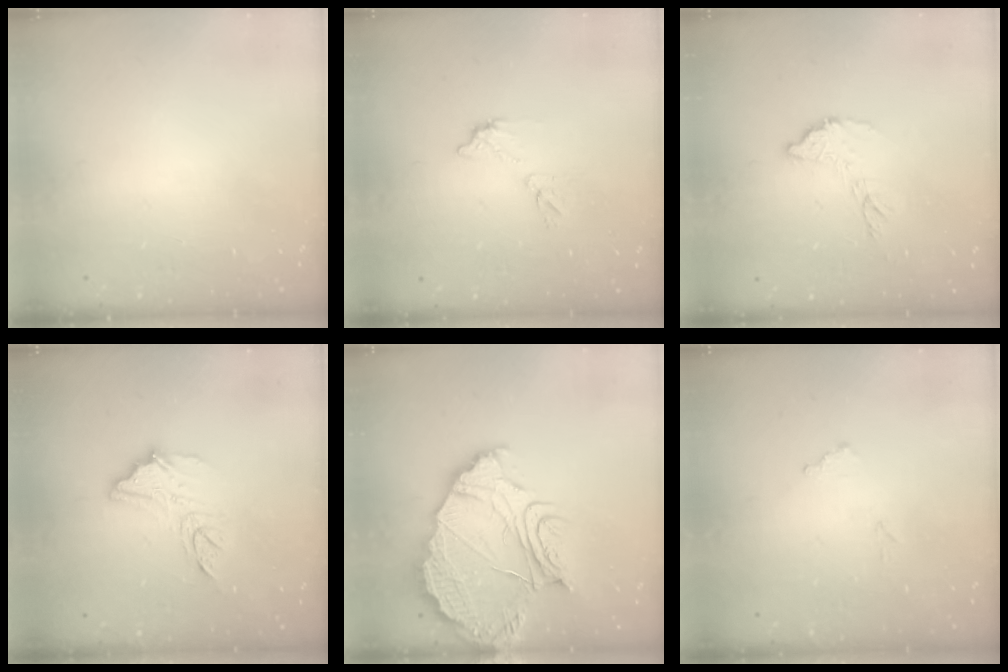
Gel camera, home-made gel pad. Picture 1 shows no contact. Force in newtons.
{"total": 6.6, "press": 6.6, "slide": 0.4}
{"total": 7.8, "press": 7.8, "slide": 0.1}
{"total": 12.9, "press": 12.8, "slide": 1.2}
{"total": 18.7, "press": 18.6, "slide": 1.5}
{"total": 7.2, "press": 7.1, "slide": 0.5}